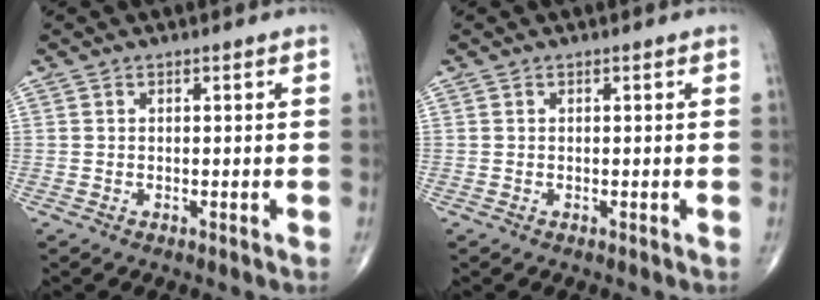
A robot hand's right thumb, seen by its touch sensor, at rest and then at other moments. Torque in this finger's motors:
{"motor_torque": [-0.04, 0.04, -0.02, 0.02, 0.02]}